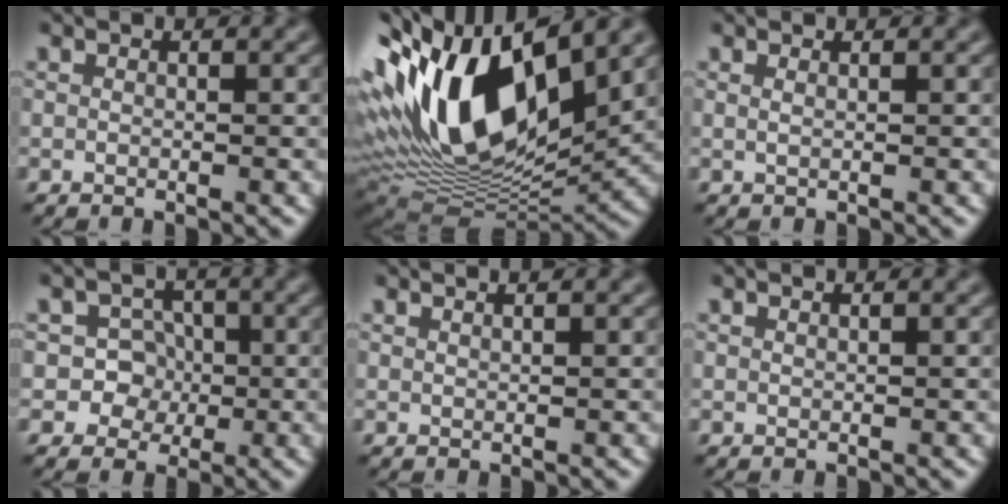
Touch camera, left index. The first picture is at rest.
{"total": 16.8, "force": [4.6, 8.2, 13.9], "torque": [-0.264, 0.011, 0.076]}
{"total": 1.0, "force": [0.5, 0.4, 0.7], "torque": [-0.008, -0.004, -0.001]}
{"total": 4.4, "force": [-0.7, 4.2, 1.1], "torque": [0.005, 0.023, -0.035]}
{"total": 2.3, "force": [1.6, 0.9, 1.4], "torque": [0.001, 0.003, -0.004]}
{"total": 0.8, "force": [0.6, 0.2, 0.5], "torque": [-0.002, -0.003, 0.002]}